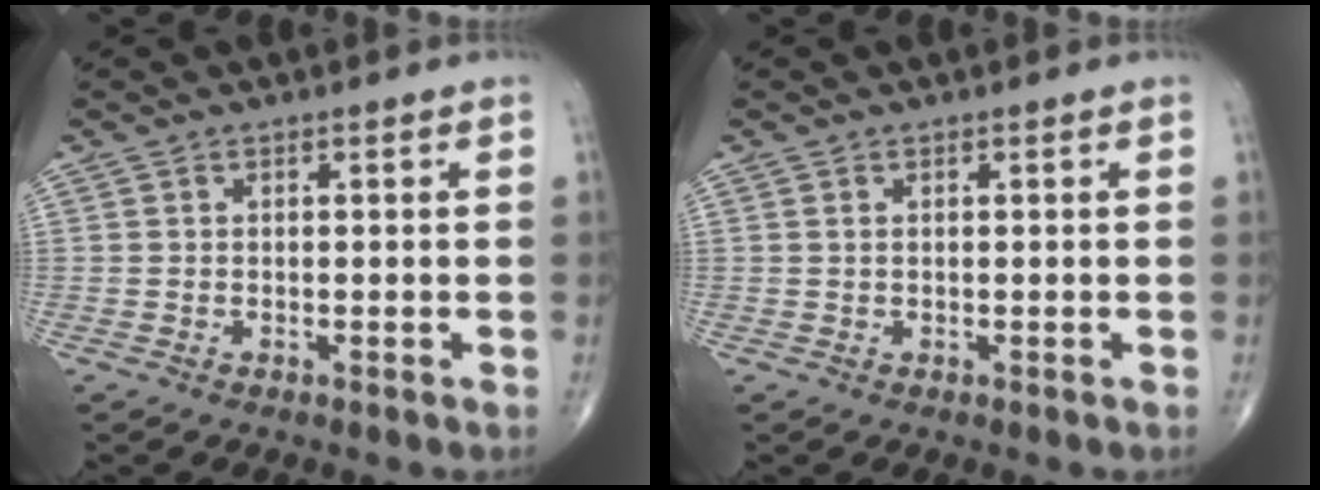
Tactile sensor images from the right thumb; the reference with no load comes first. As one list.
[{"total": 0.0}]